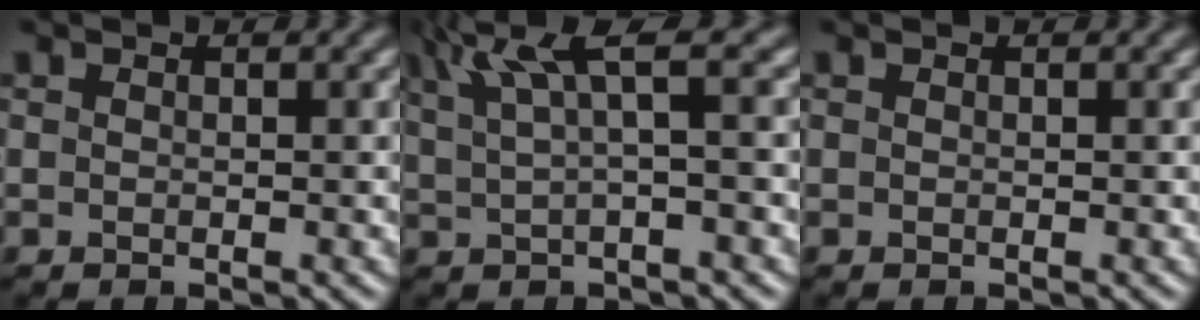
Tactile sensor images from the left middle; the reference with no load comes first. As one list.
[{"total": 4.7, "force": [2.6, 0.8, 3.9], "torque": [-0.071, 0.017, 0.049]}, {"total": 0.0}]